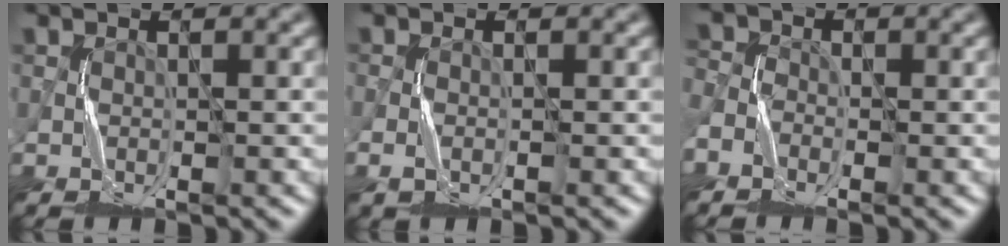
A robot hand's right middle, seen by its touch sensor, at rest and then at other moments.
{"total": 1.0, "force": [-0.6, 0.5, 0.6], "torque": [-0.020, -0.001, -0.013]}
{"total": 4.0, "force": [-2.2, 3.0, 1.6], "torque": [-0.033, 0.000, -0.044]}